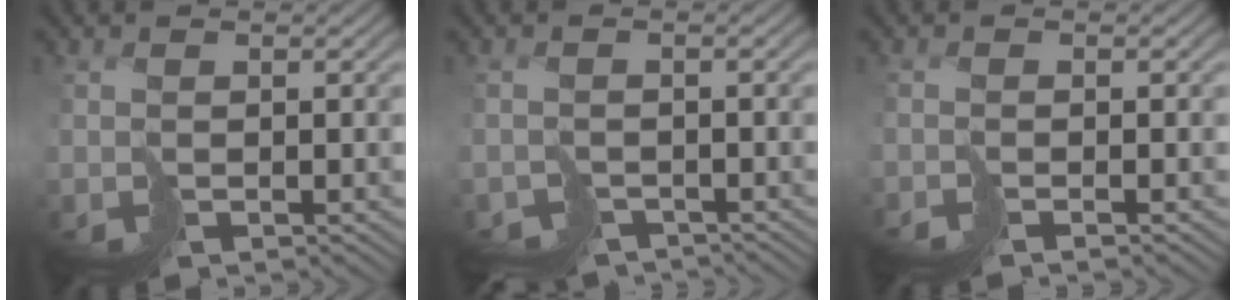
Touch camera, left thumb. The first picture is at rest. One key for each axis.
{"total": 3.6, "fx": -3.3, "fy": 1.4, "fz": 0.4, "tx": 0.007, "ty": -0.015, "tz": -0.060}
{"total": 1.5, "fx": -1.4, "fy": -0.7, "fz": -0.1, "tx": 0.008, "ty": 0.003, "tz": -0.031}